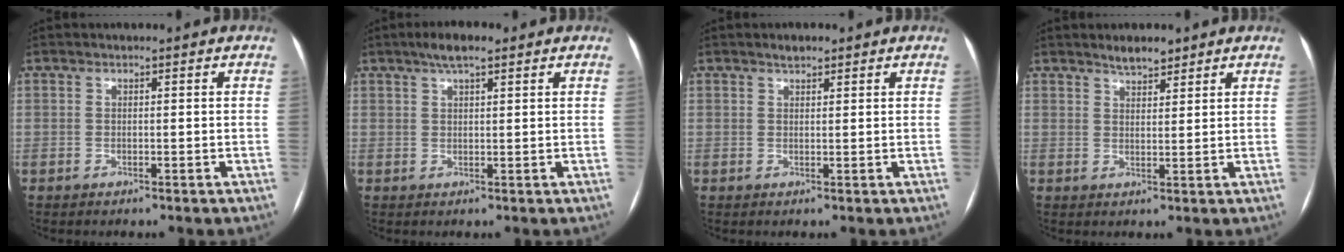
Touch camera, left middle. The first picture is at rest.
{"total": 4.2, "force": [2.8, 0.9, 3.0], "torque": [-0.056, 0.014, 0.046]}
{"total": 1.6, "force": [1.3, 0.6, 0.8], "torque": [-0.017, 0.005, 0.022]}
{"total": 3.1, "force": [2.6, 0.9, 1.3], "torque": [-0.025, 0.001, 0.043]}